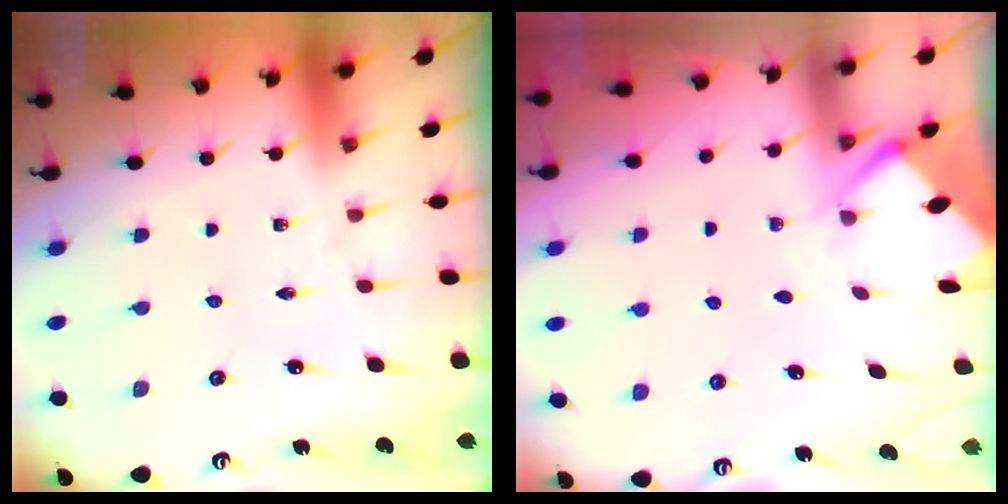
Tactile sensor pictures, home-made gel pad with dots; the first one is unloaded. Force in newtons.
{"total": 2.7, "press": 2.7, "slide": 0.3}